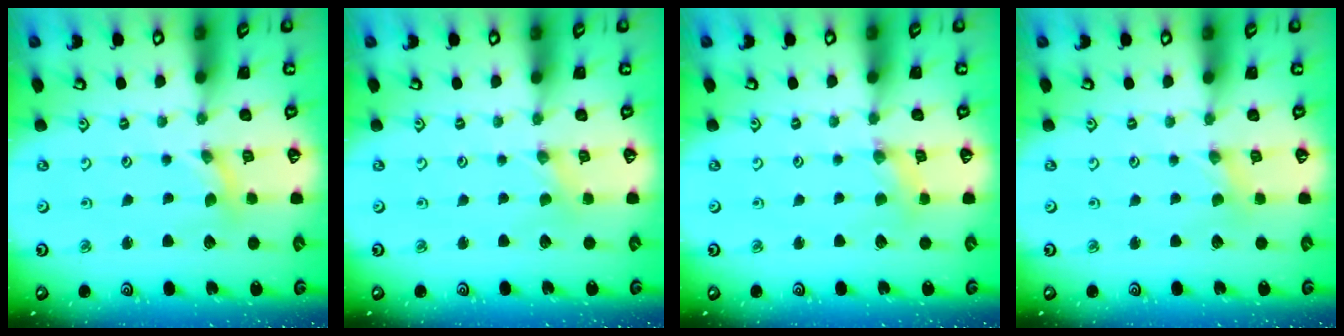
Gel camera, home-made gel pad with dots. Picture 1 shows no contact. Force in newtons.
{"total": 0.0}
{"total": 2.6, "press": 2.6, "slide": 0.3}
{"total": 0.0}